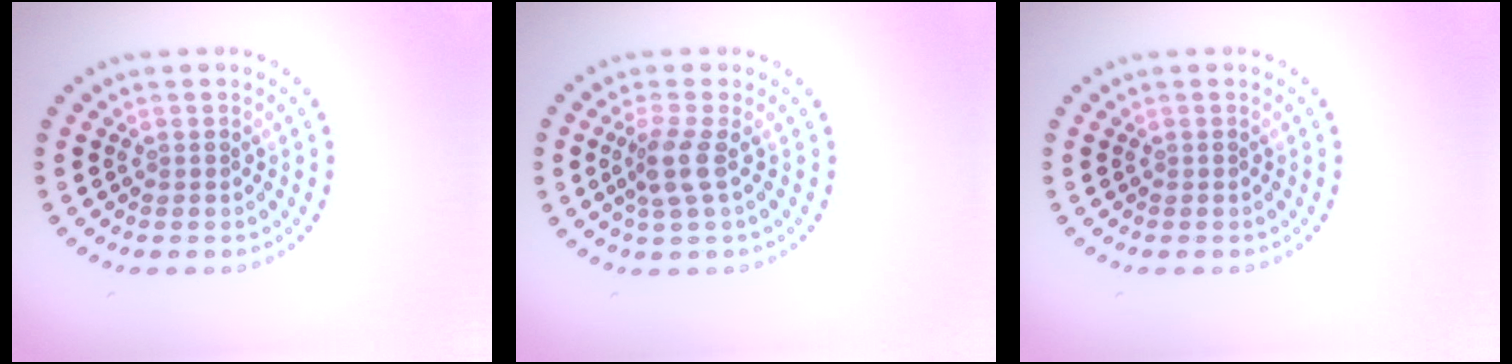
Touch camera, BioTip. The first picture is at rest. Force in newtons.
{"total": 2.6, "press": 2.0, "slide": 1.6}
{"total": 0.0}